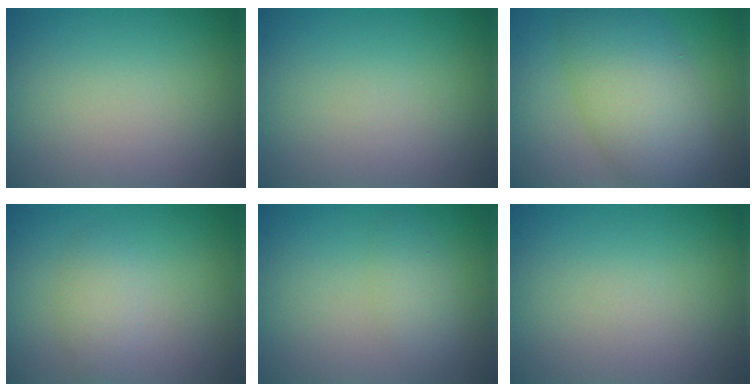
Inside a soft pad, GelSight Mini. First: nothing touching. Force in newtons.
{"total": 0.0}
{"total": 8.4, "press": 8.4, "slide": 0.3}
{"total": 1.8, "press": 1.8, "slide": 0.0}
{"total": 2.2, "press": 2.2, "slide": 0.1}
{"total": 0.0}